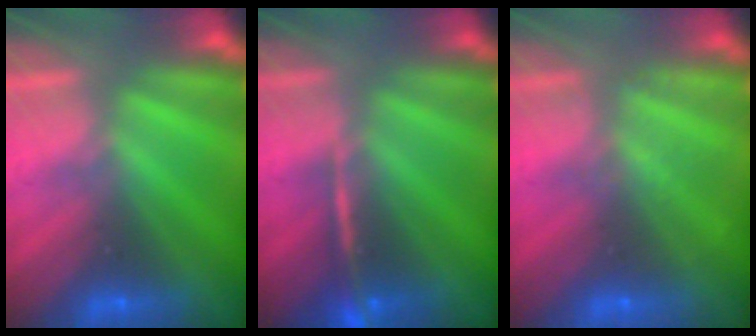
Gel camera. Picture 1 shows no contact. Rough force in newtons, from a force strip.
{"total": 2.4}
{"total": 1.9}